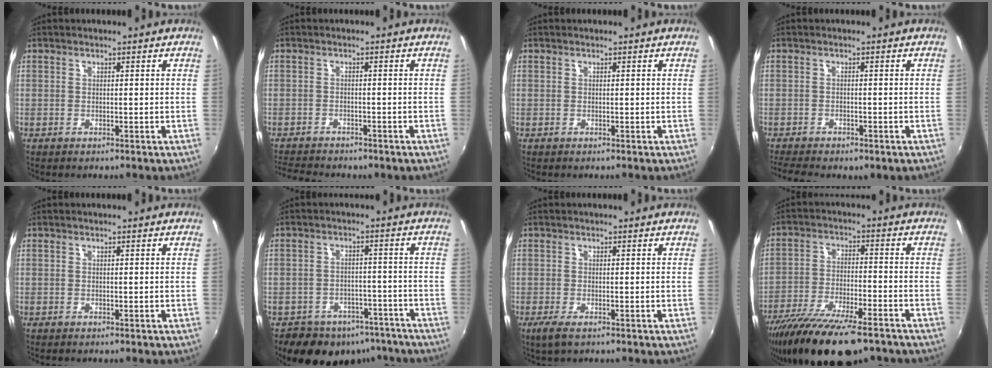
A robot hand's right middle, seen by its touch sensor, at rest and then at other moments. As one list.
[{"total": 7.4, "force": [-6.6, 1.9, 2.5], "torque": [-0.072, -0.020, -0.105]}, {"total": 0.0}, {"total": 6.8, "force": [-5.2, 2.5, 3.6], "torque": [-0.086, -0.028, -0.082]}, {"total": 0.0}, {"total": 16.1, "force": [-12.1, 9.1, 5.7], "torque": [-0.127, 0.014, -0.146]}, {"total": 3.0, "force": [-1.8, 0.9, 2.2], "torque": [-0.046, -0.012, -0.031]}, {"total": 18.1, "force": [-13.6, 5.1, 10.8], "torque": [-0.211, -0.045, -0.226]}]